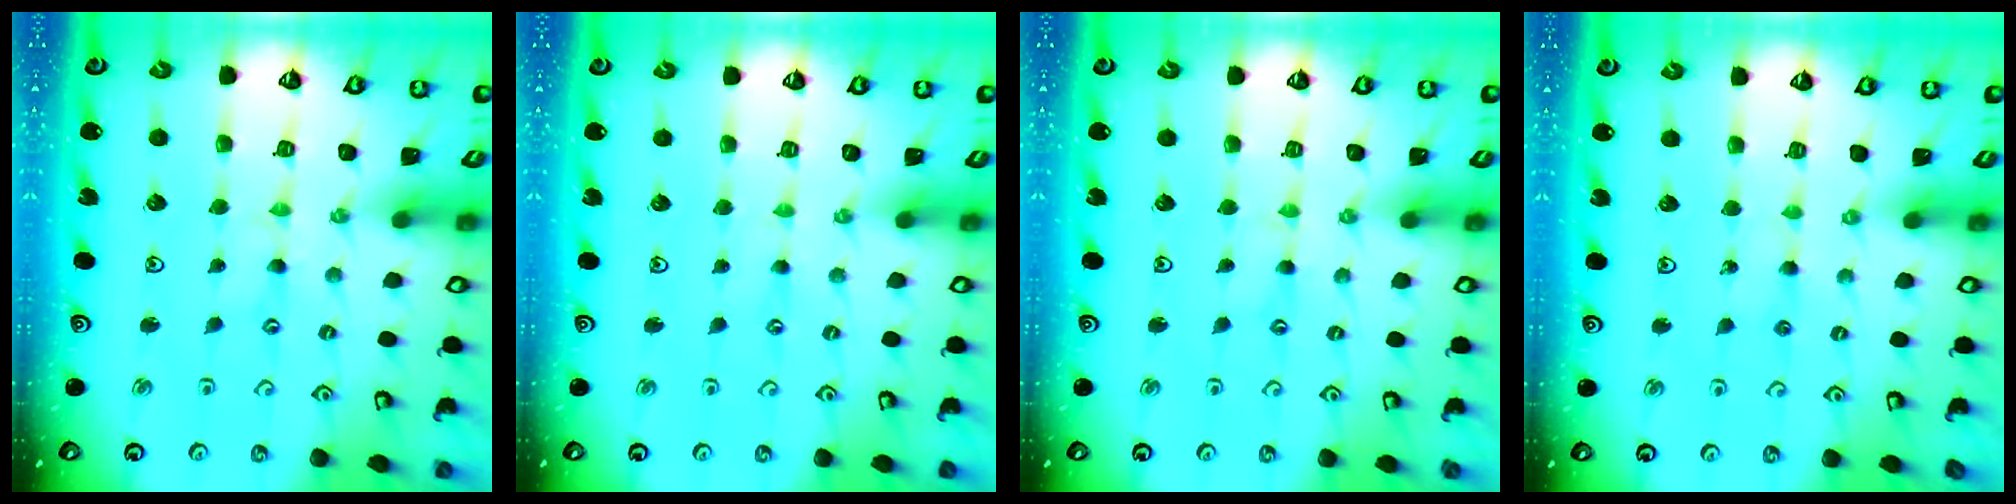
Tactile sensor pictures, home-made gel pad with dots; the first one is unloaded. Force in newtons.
{"total": 0.7, "press": 0.6, "slide": 0.1}
{"total": 0.5, "press": 0.5, "slide": 0.2}
{"total": 2.3, "press": 2.3, "slide": 0.3}